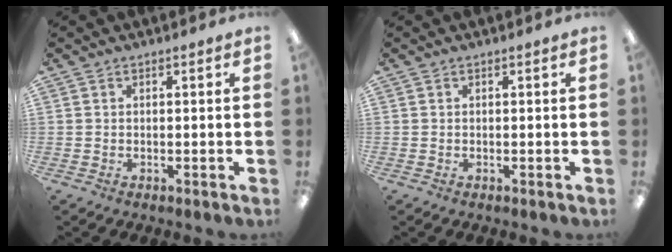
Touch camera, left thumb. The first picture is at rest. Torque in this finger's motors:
{"motor_torque": [-0.02, 0.00, -0.15, 0.15, 0.01]}